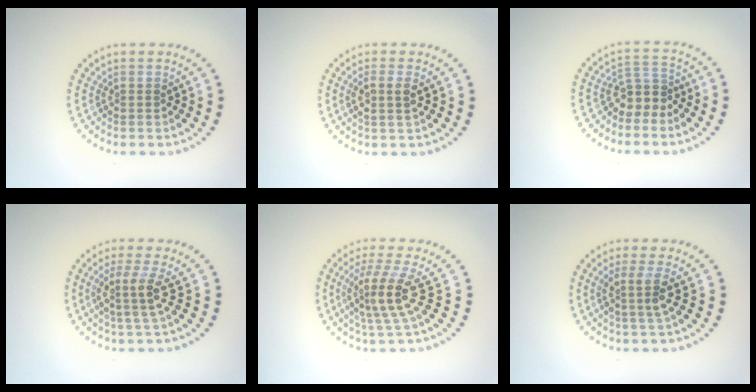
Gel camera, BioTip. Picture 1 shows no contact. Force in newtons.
{"total": 1.9, "press": 1.7, "slide": 0.9}
{"total": 2.7, "press": 2.1, "slide": 1.8}
{"total": 3.0, "press": 2.3, "slide": 1.9}
{"total": 4.1, "press": 3.1, "slide": 2.7}
{"total": 2.5, "press": 2.0, "slide": 1.6}